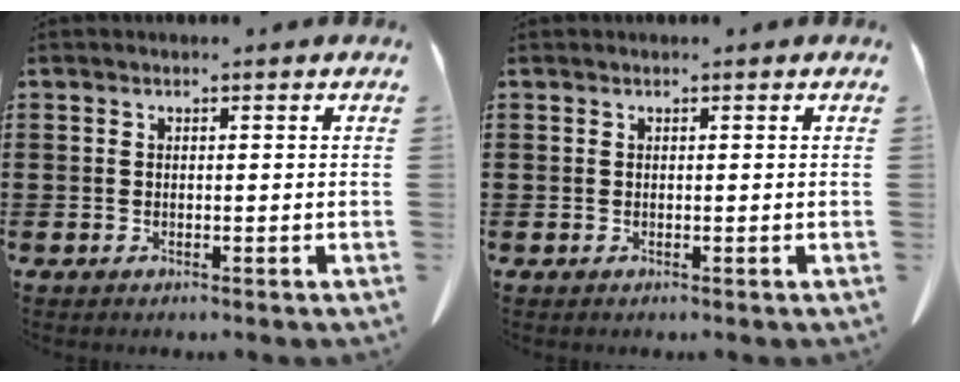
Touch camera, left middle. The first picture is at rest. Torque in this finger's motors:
{"motor_torque": [0.06, 0.39, -0.03, 0.00]}